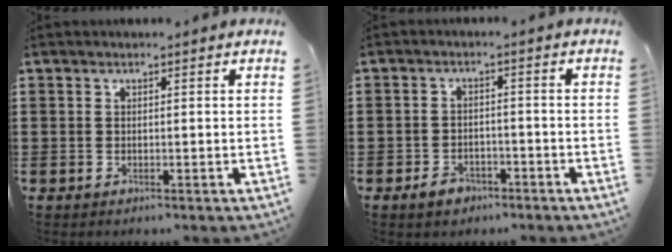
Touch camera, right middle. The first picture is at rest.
{"total": 2.7, "force": [-2.2, 1.4, 0.7], "torque": [-0.017, 0.005, -0.046]}